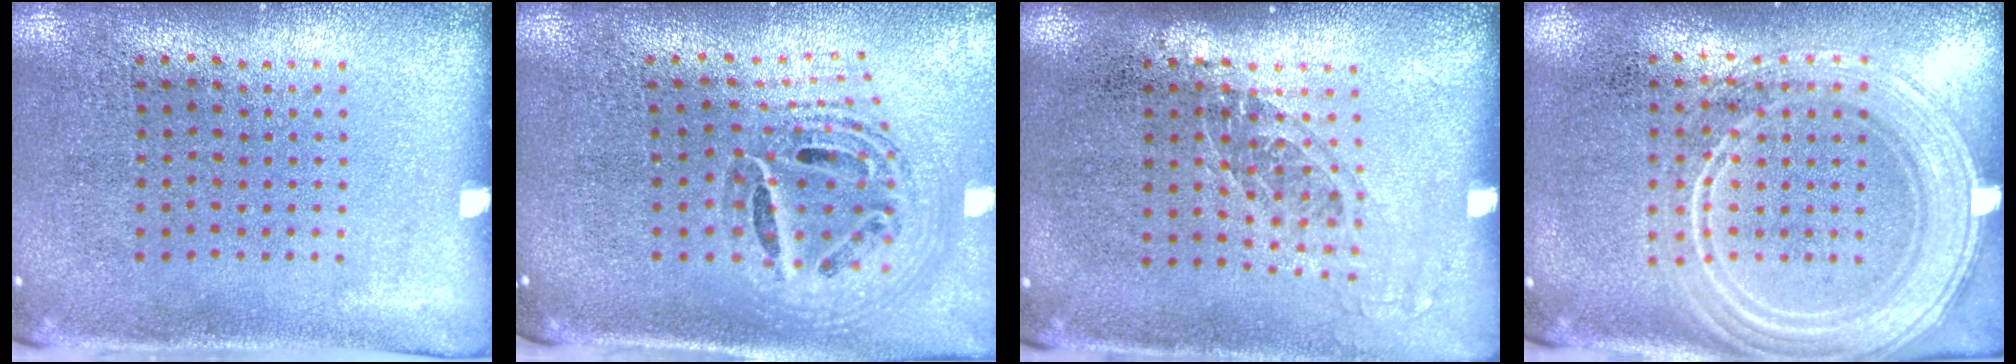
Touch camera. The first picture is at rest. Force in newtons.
{"total": 1.5, "press": 1.3, "slide": 0.8}
{"total": 1.2, "press": 1.0, "slide": 0.7}
{"total": 2.3, "press": 2.3, "slide": 0.4}